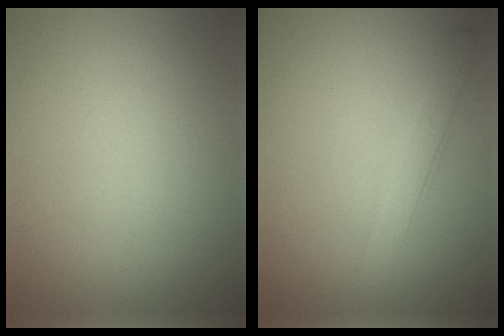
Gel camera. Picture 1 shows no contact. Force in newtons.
{"total": 2.3, "press": 2.3, "slide": 0.1}